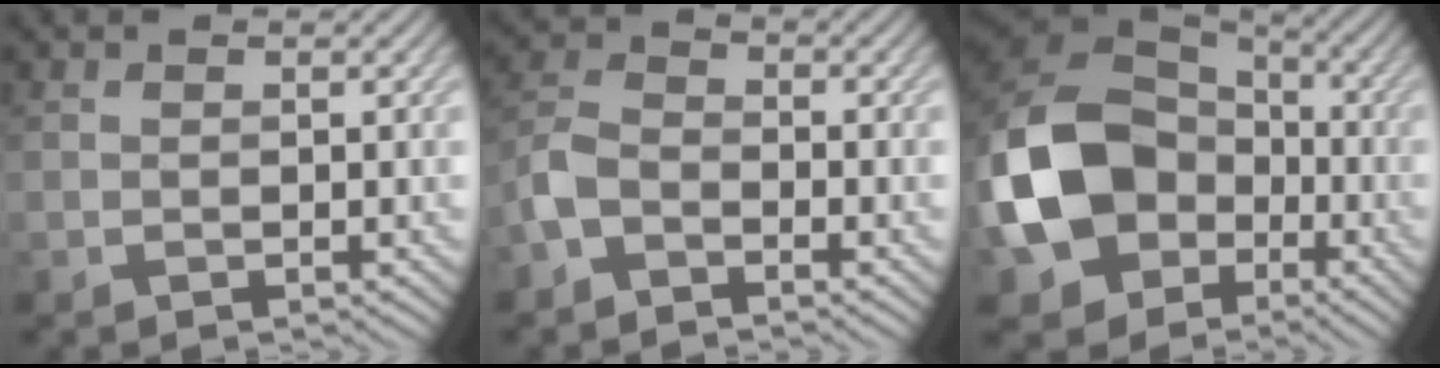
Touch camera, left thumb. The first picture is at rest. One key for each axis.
{"total": 4.4, "fx": -2.8, "fy": 2.4, "fz": 2.4, "tx": -0.057, "ty": 0.004, "tz": -0.073}
{"total": 17.3, "fx": -4.3, "fy": 13.4, "fz": 10.1, "tx": -0.255, "ty": -0.023, "tz": -0.088}